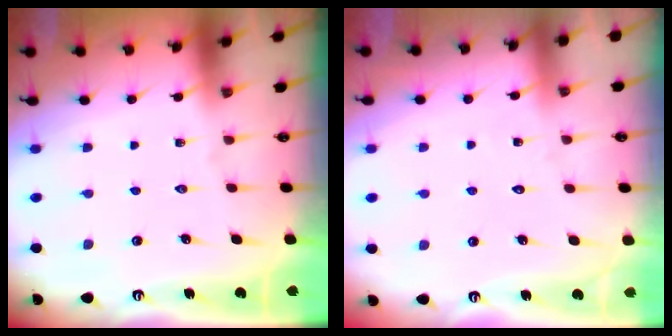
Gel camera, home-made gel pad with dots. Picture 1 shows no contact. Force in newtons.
{"total": 4.8, "press": 4.8, "slide": 0.5}